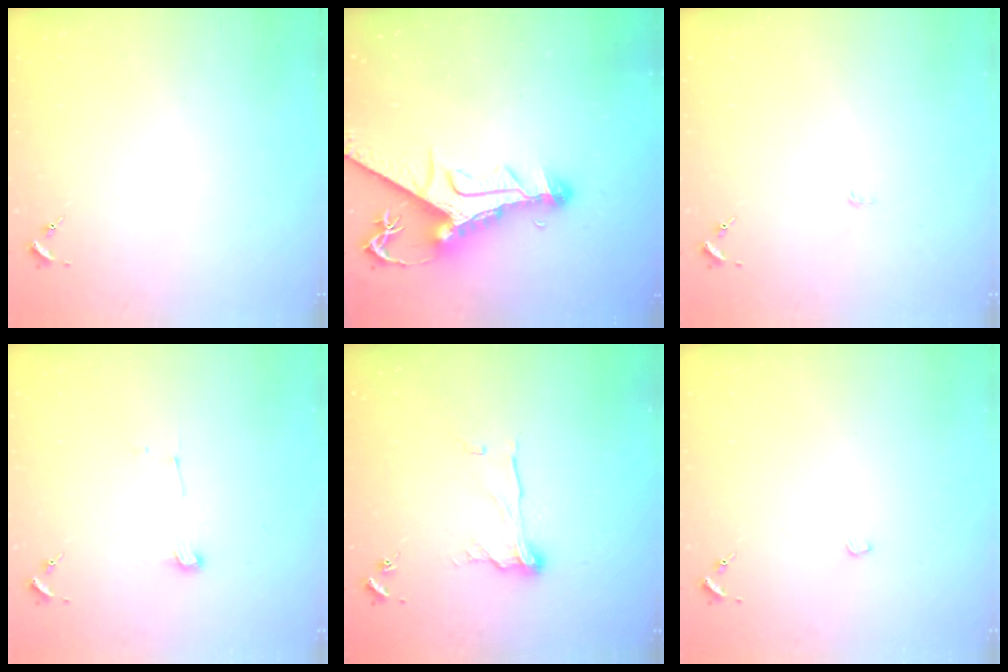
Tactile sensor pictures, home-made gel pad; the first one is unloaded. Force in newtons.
{"total": 15.7, "press": 15.5, "slide": 2.0}
{"total": 2.8, "press": 2.8, "slide": 0.3}
{"total": 5.2, "press": 5.2, "slide": 0.4}
{"total": 10.5, "press": 10.4, "slide": 0.5}
{"total": 1.3, "press": 1.3, "slide": 0.1}